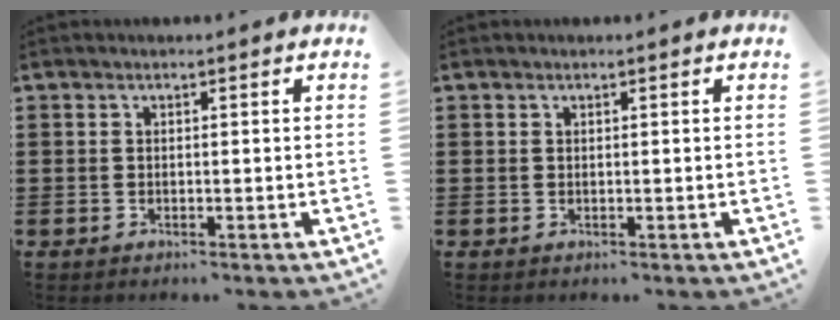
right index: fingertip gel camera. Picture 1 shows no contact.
{"total": 0.0}